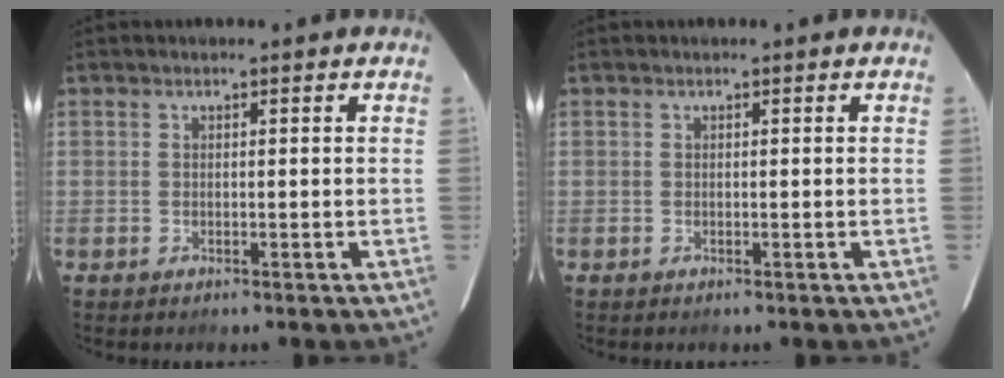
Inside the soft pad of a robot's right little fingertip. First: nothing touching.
{"total": 0.0}